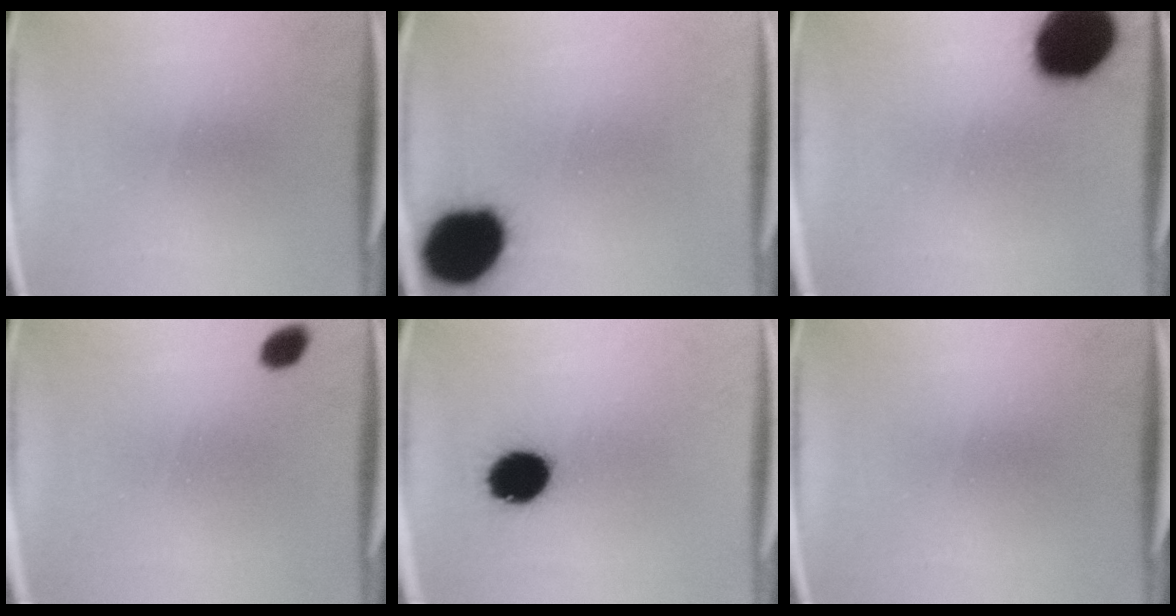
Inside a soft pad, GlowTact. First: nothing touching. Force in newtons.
{"total": 18.7}
{"total": 19.2}
{"total": 2.7}
{"total": 11.7}
{"total": 0.0}